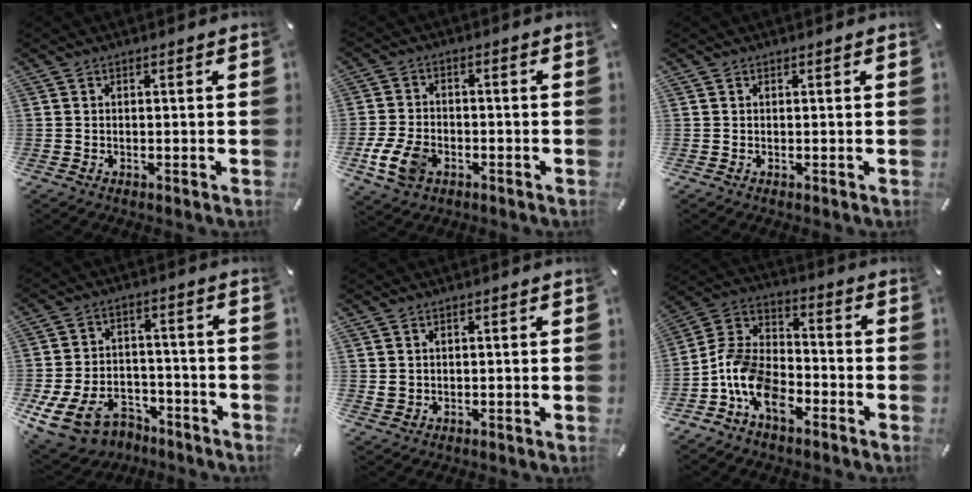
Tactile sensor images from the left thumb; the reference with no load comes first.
{"total": 8.4, "force": [-3.5, 5.8, 5.1], "torque": [-0.114, 0.006, -0.065]}
{"total": 0.0}
{"total": 12.7, "force": [-7.1, 8.4, 6.3], "torque": [-0.119, 0.051, -0.119]}
{"total": 1.7, "force": [0.2, 1.7, 0.2], "torque": [-0.006, 0.006, 0.000]}
{"total": 11.7, "force": [-6.8, 7.2, 6.3], "torque": [-0.146, 0.022, -0.134]}